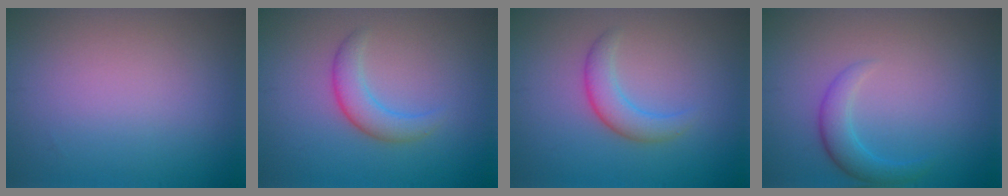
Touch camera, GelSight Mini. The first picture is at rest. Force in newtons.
{"total": 2.8, "press": 2.8, "slide": 0.2}
{"total": 2.8, "press": 2.8, "slide": 0.2}
{"total": 2.5, "press": 2.5, "slide": 0.1}